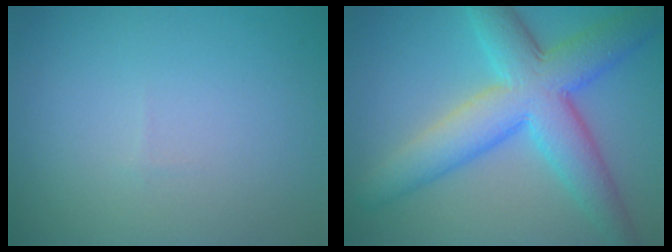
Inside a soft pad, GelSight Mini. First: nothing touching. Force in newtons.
{"total": 8.7, "press": 8.7, "slide": 0.2}